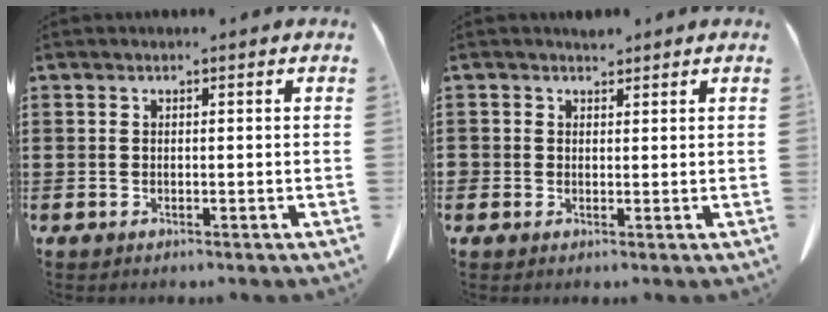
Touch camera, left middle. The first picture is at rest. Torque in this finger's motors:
{"motor_torque": [-0.03, -0.06, 0.00, 0.00]}